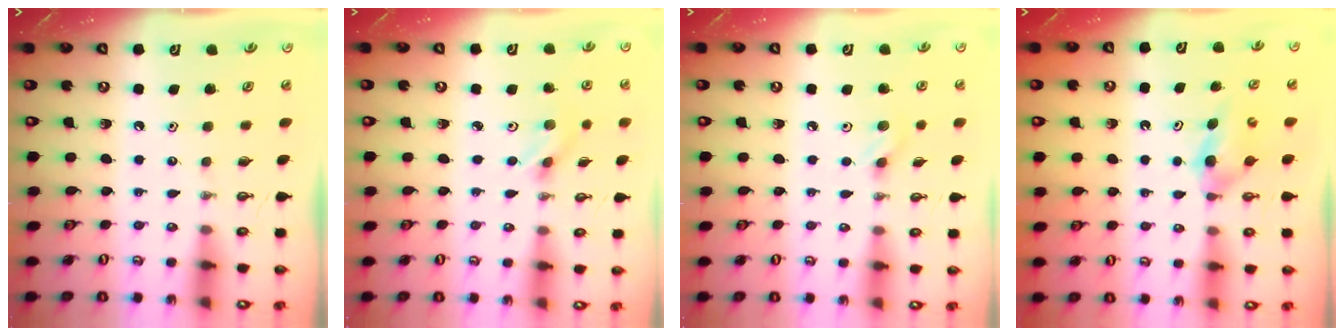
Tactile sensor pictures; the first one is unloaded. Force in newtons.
{"total": 2.6, "press": 2.4, "slide": 0.8}
{"total": 5.6, "press": 5.3, "slide": 1.9}
{"total": 4.5, "press": 4.4, "slide": 1.1}